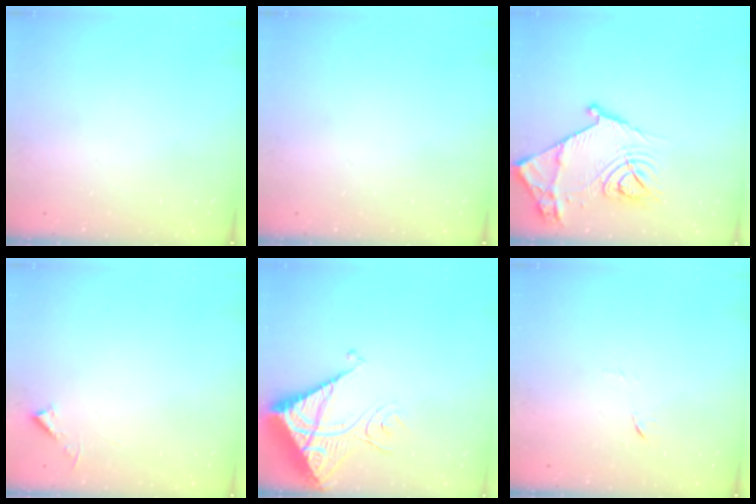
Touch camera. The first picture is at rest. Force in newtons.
{"total": 0.0}
{"total": 19.0, "press": 19.0, "slide": 0.7}
{"total": 4.0, "press": 4.0, "slide": 0.4}
{"total": 13.1, "press": 13.0, "slide": 1.5}
{"total": 5.8, "press": 5.7, "slide": 0.4}